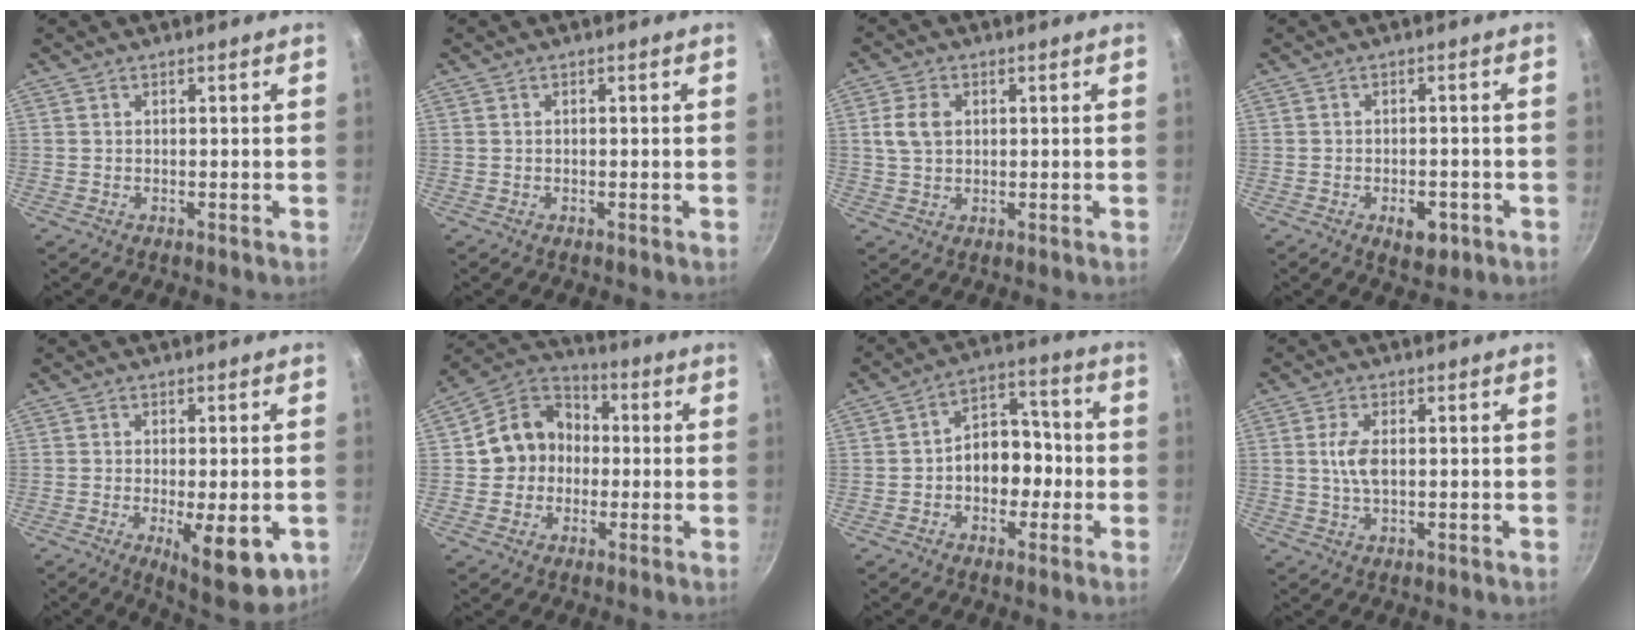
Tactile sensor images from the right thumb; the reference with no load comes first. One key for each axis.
{"total": 0.0}
{"total": 5.2, "fx": 1.1, "fy": 3.7, "fz": 3.5, "tx": -0.069, "ty": 0.002, "tz": 0.021}
{"total": 4.5, "fx": -2.0, "fy": 2.5, "fz": 3.2, "tx": -0.035, "ty": 0.005, "tz": -0.025}
{"total": 11.2, "fx": -3.6, "fy": 3.9, "fz": 9.9, "tx": -0.132, "ty": -0.014, "tz": -0.044}
{"total": 11.8, "fx": -0.4, "fy": 10.4, "fz": 5.6, "tx": -0.062, "ty": 0.033, "tz": -0.020}
{"total": 10.5, "fx": -1.5, "fy": 7.3, "fz": 7.3, "tx": -0.068, "ty": 0.041, "tz": -0.035}
{"total": 4.6, "fx": 0.5, "fy": 2.2, "fz": 4.0, "tx": -0.087, "ty": 0.000, "tz": 0.009}